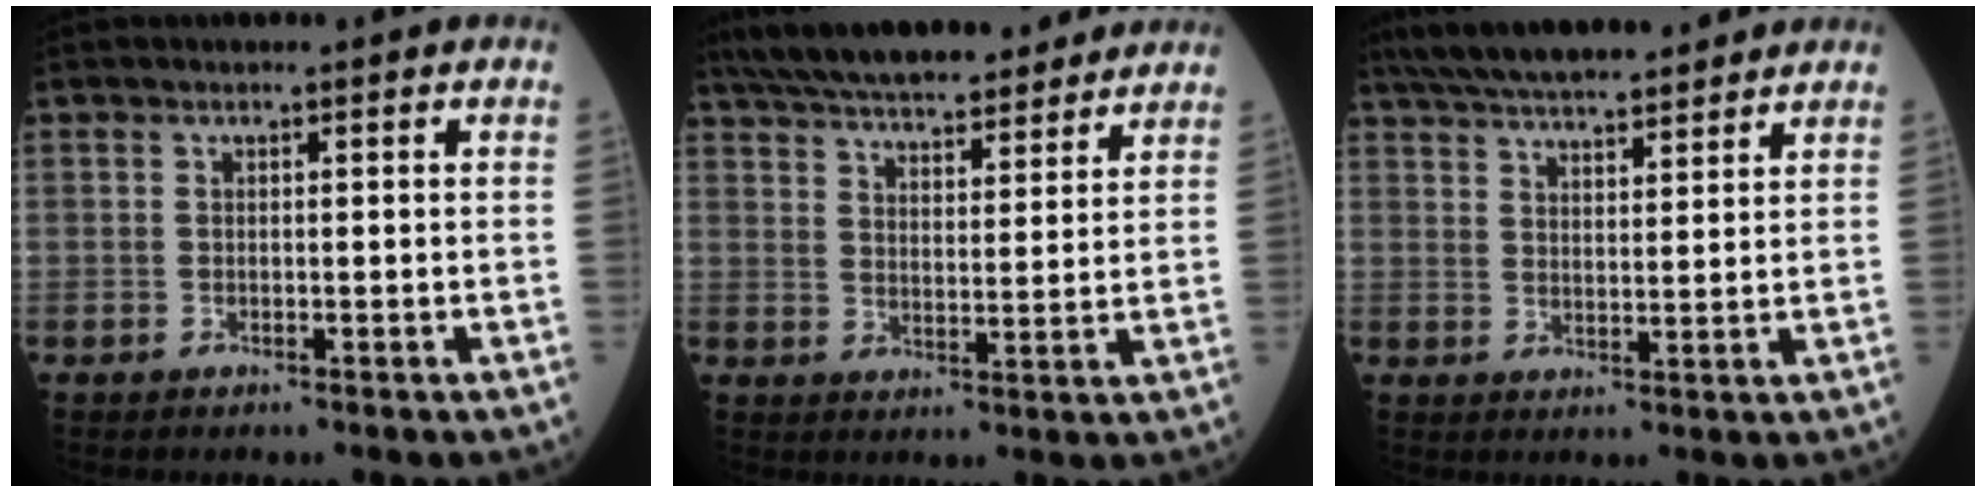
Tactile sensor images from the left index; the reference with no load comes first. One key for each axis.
{"total": 19.5, "fx": 17.1, "fy": 4.3, "fz": 8.5, "tx": -0.142, "ty": 0.036, "tz": 0.252}
{"total": 14.4, "fx": 12.6, "fy": 2.7, "fz": 6.4, "tx": -0.109, "ty": 0.032, "tz": 0.196}